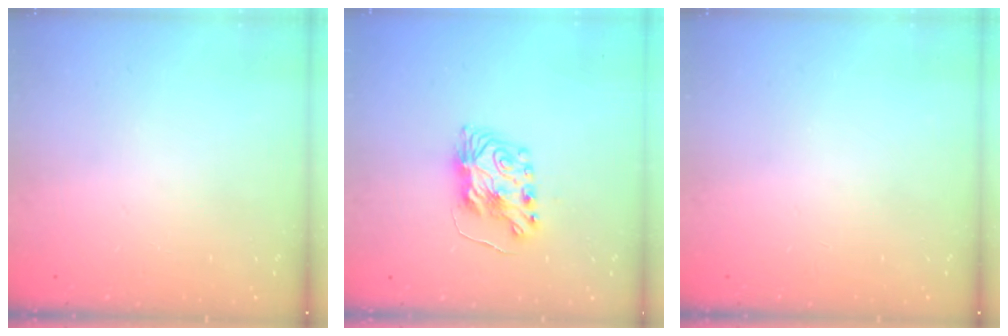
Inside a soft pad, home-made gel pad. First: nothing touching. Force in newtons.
{"total": 8.1, "press": 8.0, "slide": 0.8}
{"total": 0.0}